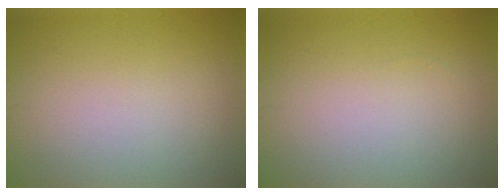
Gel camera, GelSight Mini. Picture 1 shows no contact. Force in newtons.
{"total": 0.0}